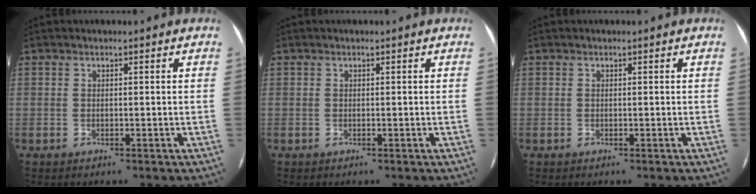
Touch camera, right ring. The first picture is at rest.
{"total": 0.0}
{"total": 0.0}